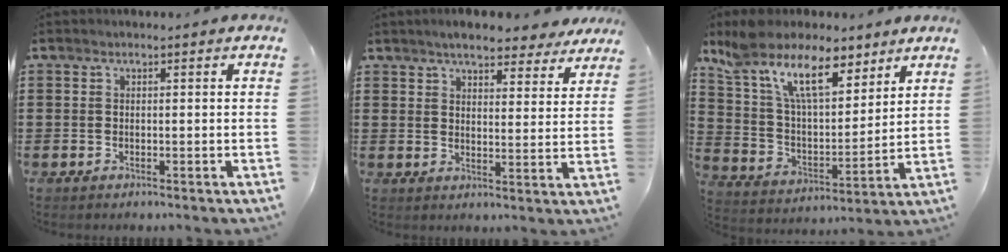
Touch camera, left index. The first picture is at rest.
{"total": 5.6, "force": [5.2, 0.9, 2.0], "torque": [-0.049, -0.018, 0.093]}
{"total": 12.7, "force": [8.8, 4.8, 7.9], "torque": [-0.179, -0.023, 0.161]}